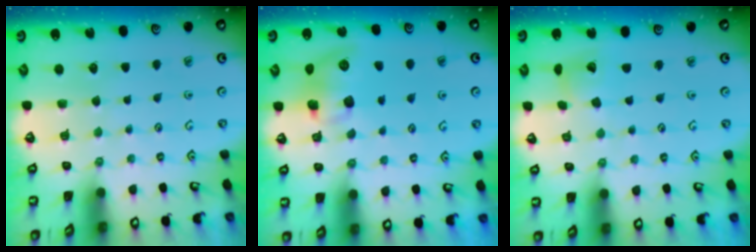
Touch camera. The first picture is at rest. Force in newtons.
{"total": 9.4, "press": 9.3, "slide": 1.0}
{"total": 6.1, "press": 6.0, "slide": 0.7}